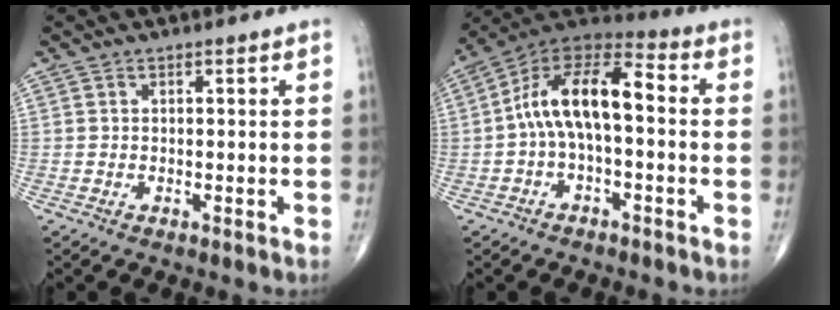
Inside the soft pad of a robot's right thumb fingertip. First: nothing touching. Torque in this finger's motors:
{"motor_torque": [-0.09, 0.74, 0.91, 0.35, 0.37]}